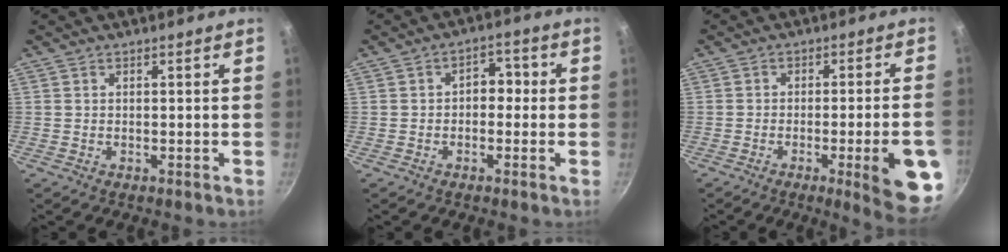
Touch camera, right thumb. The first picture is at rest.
{"total": 4.4, "force": [-0.2, 3.2, 2.9], "torque": [-0.004, 0.014, -0.012]}
{"total": 12.7, "force": [-4.2, 2.2, 11.8], "torque": [-0.131, 0.017, -0.052]}